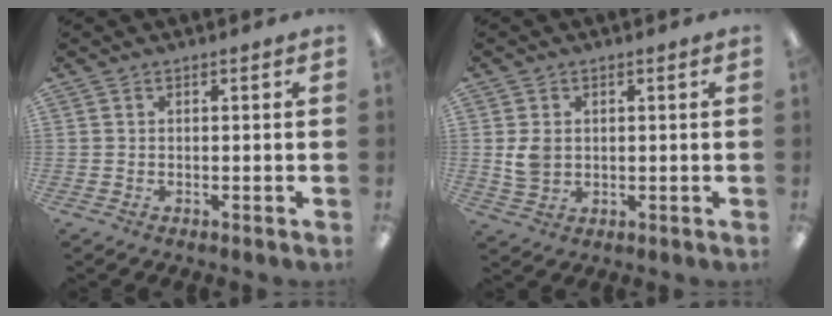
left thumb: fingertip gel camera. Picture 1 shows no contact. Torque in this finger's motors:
{"motor_torque": [0.01, 0.10, 0.06, -0.02, 0.03]}